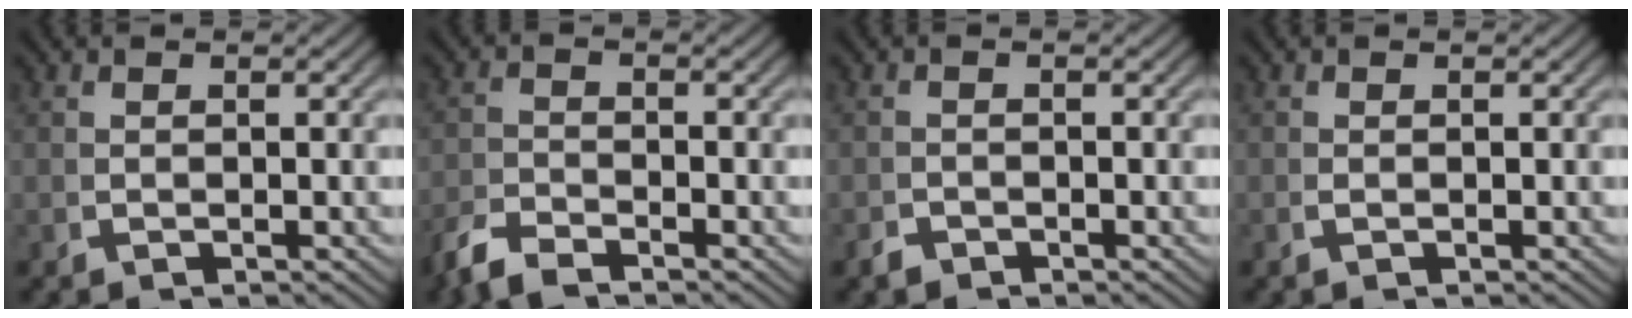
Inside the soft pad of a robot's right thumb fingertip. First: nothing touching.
{"total": 2.4, "force": [-2.3, 0.4, 0.6], "torque": [-0.005, -0.002, -0.048]}
{"total": 1.1, "force": [-1.1, 0.1, -0.2], "torque": [0.011, -0.005, -0.020]}
{"total": 0.0}